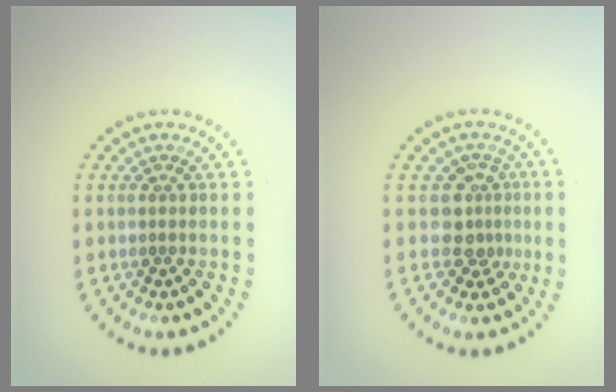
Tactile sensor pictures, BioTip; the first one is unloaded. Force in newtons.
{"total": 2.6, "press": 1.9, "slide": 1.8}